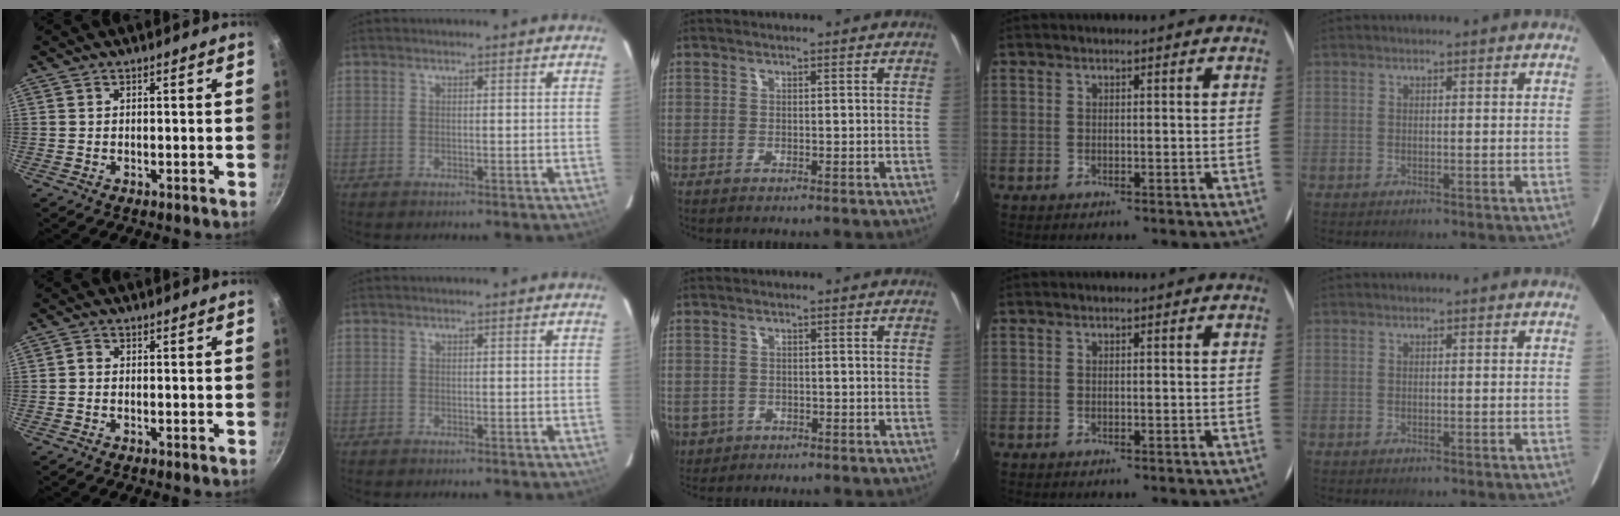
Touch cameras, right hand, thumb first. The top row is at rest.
{"thumb": {"total": 1.0, "force": [-0.4, 0.7, 0.6], "torque": [-0.011, 0.006, -0.010]}, "middle": {"total": 6.2, "force": [-1.9, 5.4, 2.4], "torque": [-0.068, -0.007, -0.022]}}